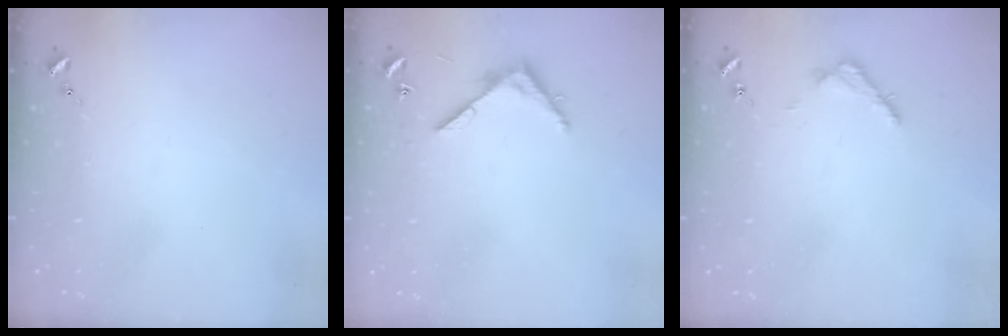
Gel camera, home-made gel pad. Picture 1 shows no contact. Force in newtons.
{"total": 5.0, "press": 5.0, "slide": 0.4}
{"total": 3.2, "press": 3.2, "slide": 0.4}